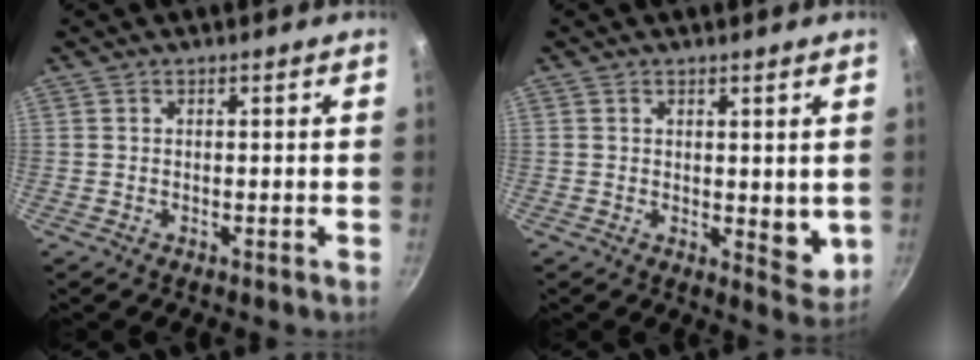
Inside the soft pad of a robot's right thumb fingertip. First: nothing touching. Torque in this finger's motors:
{"motor_torque": [1.26, 1.15, 0.97, -0.50, 0.07]}